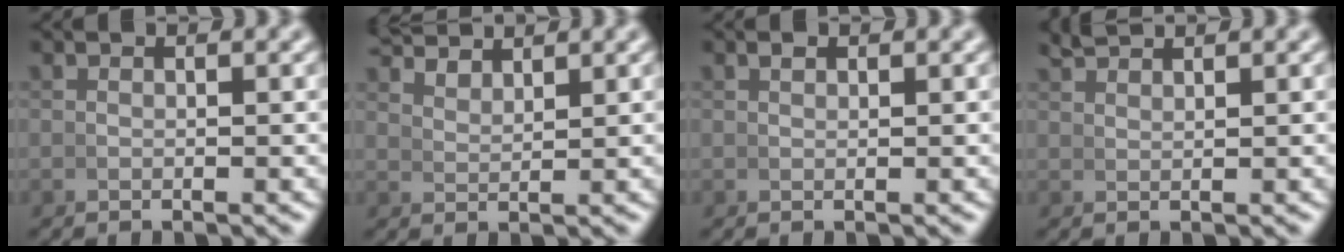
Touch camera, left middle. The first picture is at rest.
{"total": 3.6, "force": [3.4, 0.4, 1.0], "torque": [-0.015, 0.006, 0.064]}
{"total": 0.6, "force": [0.5, 0.2, 0.2], "torque": [-0.004, 0.003, 0.011]}
{"total": 1.9, "force": [1.8, -0.3, 0.2], "torque": [0.001, 0.006, 0.038]}